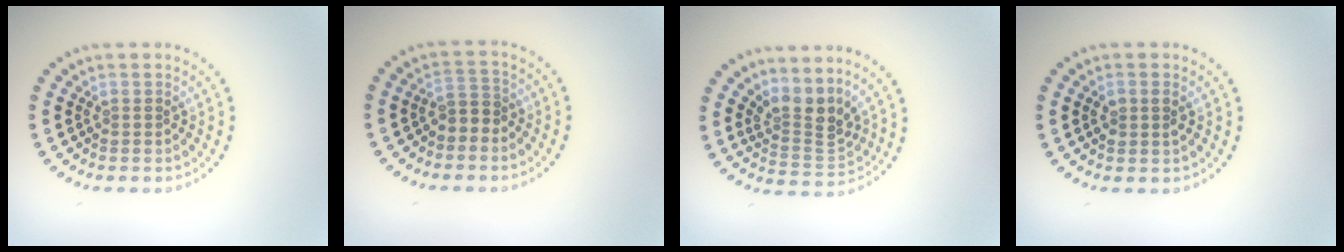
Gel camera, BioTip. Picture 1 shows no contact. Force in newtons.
{"total": 1.8, "press": 1.5, "slide": 1.0}
{"total": 3.4, "press": 2.3, "slide": 2.5}
{"total": 1.4, "press": 1.4, "slide": 0.4}